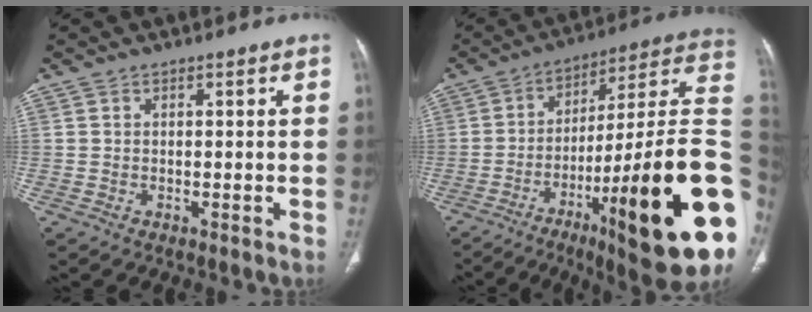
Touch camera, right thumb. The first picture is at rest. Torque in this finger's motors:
{"motor_torque": [2.34, 2.55, 2.11, -0.66, 0.14]}